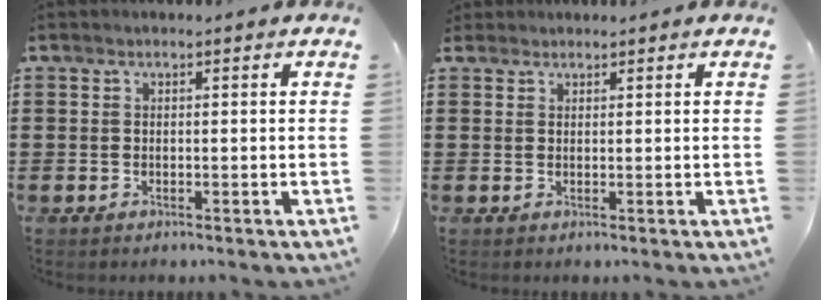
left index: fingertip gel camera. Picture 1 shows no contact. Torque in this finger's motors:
{"motor_torque": [-0.08, -0.10, -0.17, -0.06]}